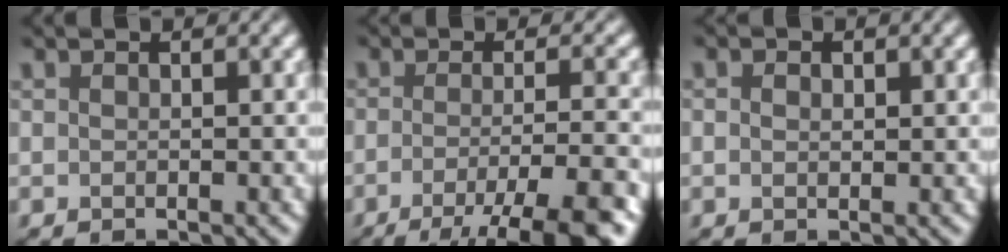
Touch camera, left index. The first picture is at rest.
{"total": 8.9, "force": [-5.3, 1.8, 6.9], "torque": [-0.096, 0.002, -0.078]}
{"total": 0.9, "force": [0.2, 0.6, 0.6], "torque": [-0.011, 0.002, 0.002]}